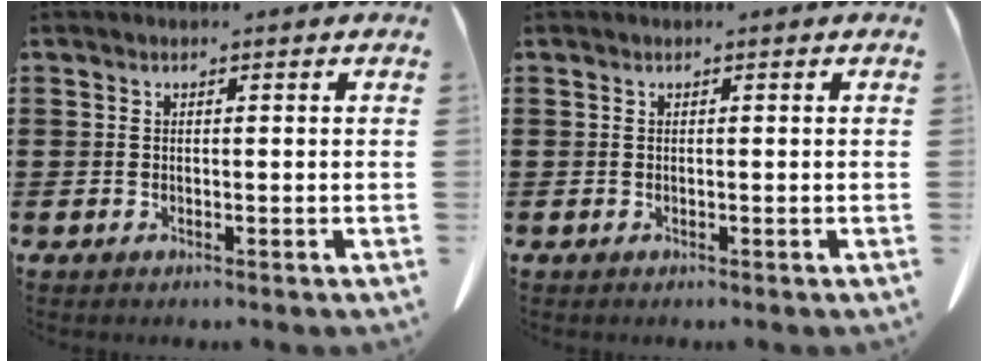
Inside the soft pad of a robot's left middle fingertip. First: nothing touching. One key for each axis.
{"total": 0.0}